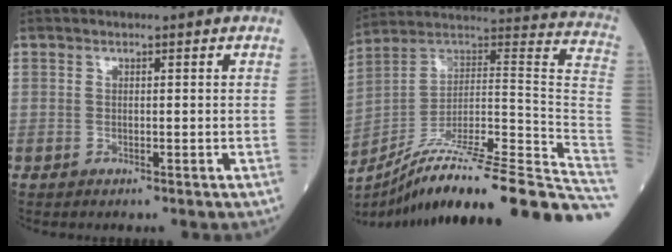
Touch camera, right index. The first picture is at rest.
{"total": 31.1, "force": [-24.1, 0.4, 19.7], "torque": [-0.168, 0.011, -0.360]}